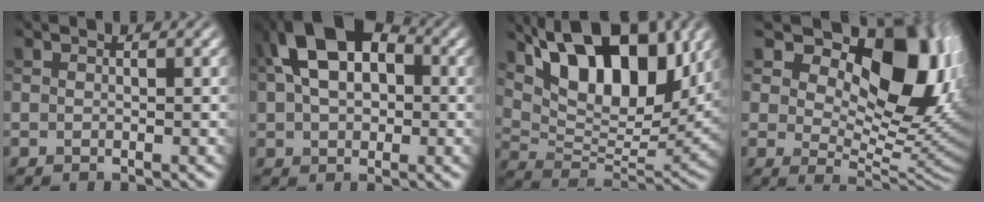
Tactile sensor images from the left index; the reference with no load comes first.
{"total": 11.7, "force": [2.5, 7.9, 8.2], "torque": [-0.137, 0.034, 0.024]}
{"total": 14.1, "force": [7.2, 6.7, 10.1], "torque": [-0.166, 0.006, 0.127]}
{"total": 13.5, "force": [5.4, 7.7, 9.7], "torque": [-0.121, 0.000, 0.089]}